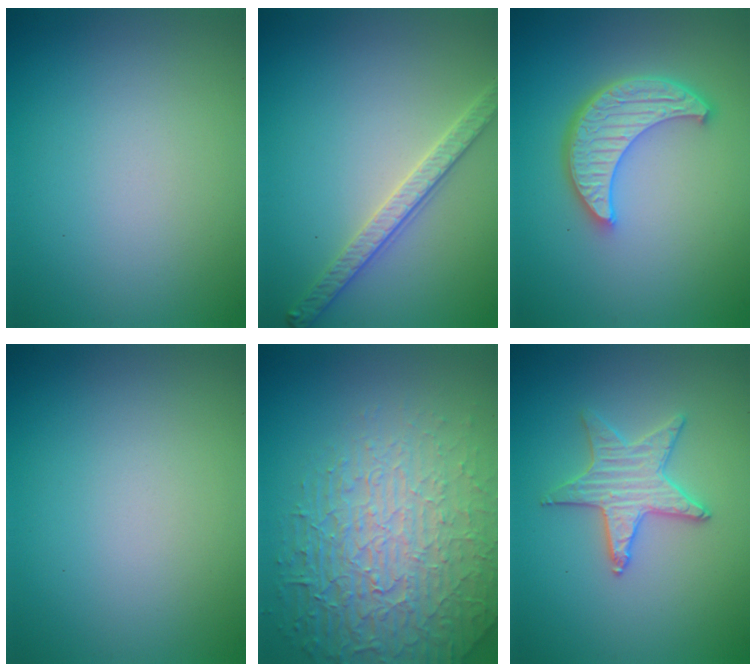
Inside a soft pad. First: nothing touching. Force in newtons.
{"total": 2.8, "press": 2.7, "slide": 0.7}
{"total": 5.5, "press": 4.2, "slide": 3.6}
{"total": 0.0}
{"total": 7.3, "press": 5.7, "slide": 4.6}
{"total": 3.0, "press": 3.0, "slide": 0.4}